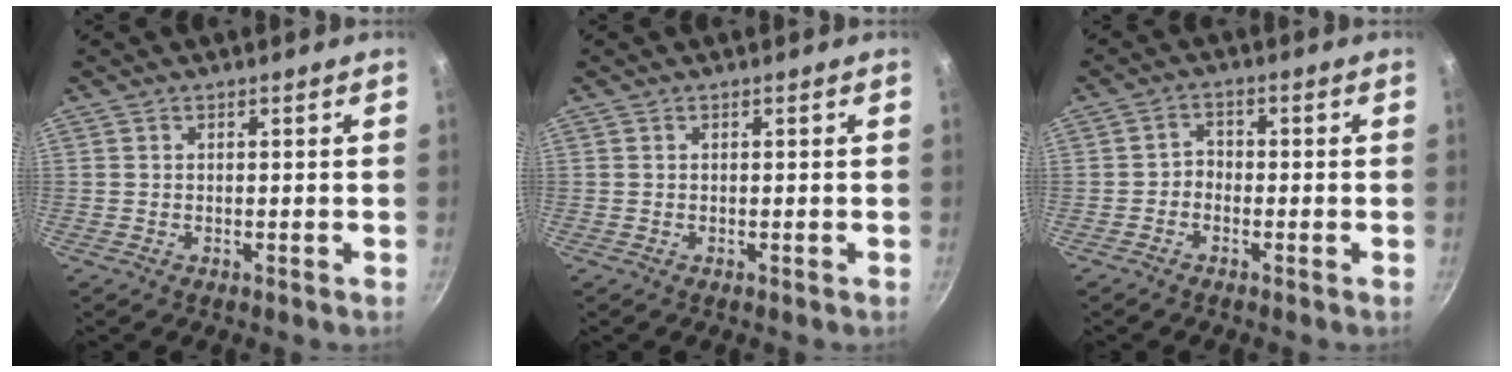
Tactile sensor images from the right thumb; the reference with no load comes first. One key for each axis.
{"total": 0.0}
{"total": 2.2, "fx": -1.1, "fy": 1.6, "fz": 0.9, "tx": -0.008, "ty": 0.018, "tz": -0.025}